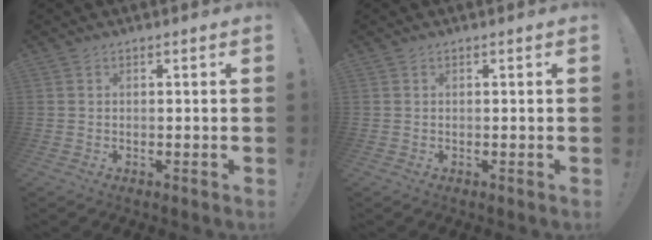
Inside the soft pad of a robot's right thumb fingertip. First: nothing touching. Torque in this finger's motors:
{"motor_torque": [-0.03, -0.01, -0.10, 0.10, 0.01]}